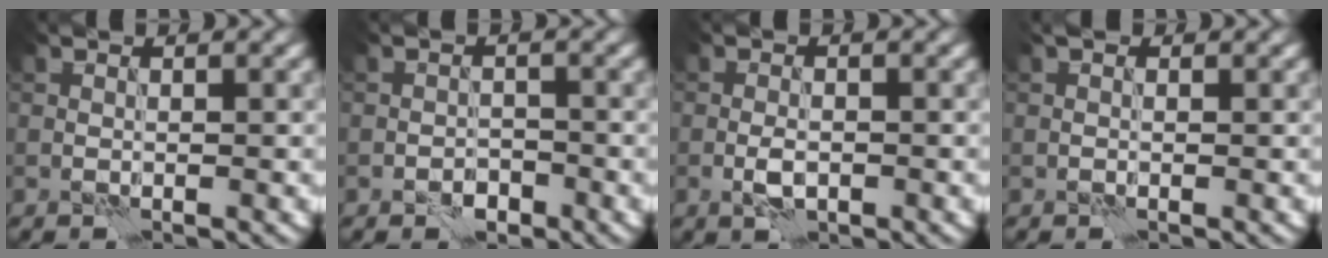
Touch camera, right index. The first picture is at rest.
{"total": 1.7, "force": [-1.2, 1.0, 0.7], "torque": [-0.008, 0.004, -0.022]}
{"total": 1.9, "force": [-0.6, 0.9, 1.6], "torque": [-0.029, 0.000, -0.014]}
{"total": 0.8, "force": [0.2, 0.5, 0.5], "torque": [-0.010, 0.000, -0.004]}